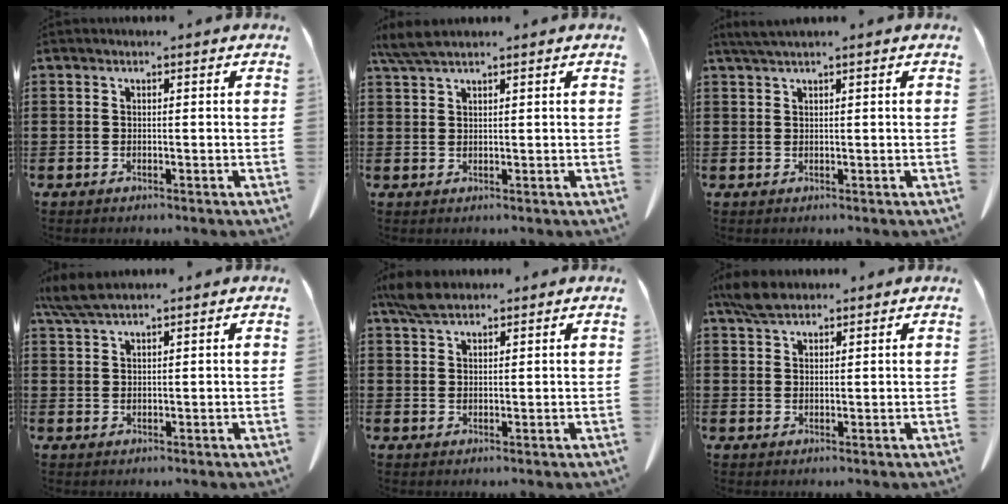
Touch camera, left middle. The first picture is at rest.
{"total": 3.5, "force": [2.6, 0.3, 2.2], "torque": [-0.050, 0.001, 0.050]}
{"total": 1.7, "force": [1.3, -0.1, 1.0], "torque": [-0.022, -0.001, 0.025]}
{"total": 4.1, "force": [3.2, 0.5, 2.6], "torque": [-0.058, 0.000, 0.060]}
{"total": 4.1, "force": [3.1, 1.4, 2.2], "torque": [-0.051, 0.003, 0.059]}
{"total": 4.0, "force": [3.2, 1.5, 2.1], "torque": [-0.048, 0.004, 0.060]}